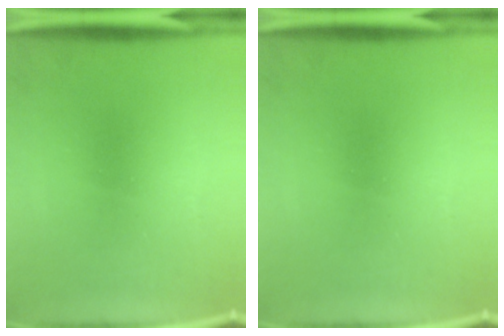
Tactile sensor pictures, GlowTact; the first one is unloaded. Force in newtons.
{"total": 0.0}